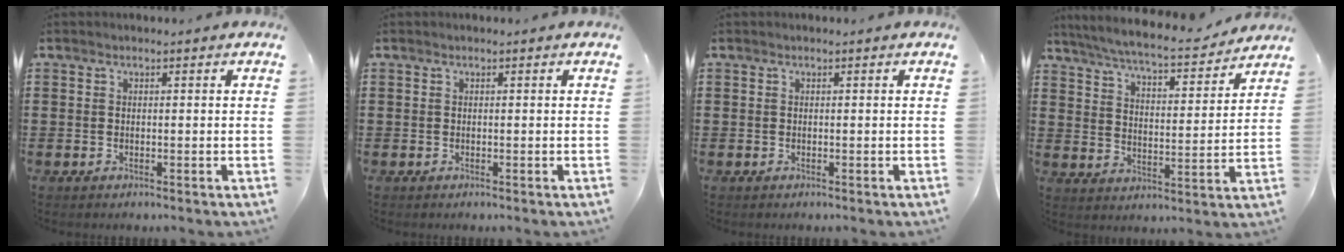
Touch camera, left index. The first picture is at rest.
{"total": 0.0}
{"total": 0.0}
{"total": 6.5, "force": [6.0, -0.1, 2.3], "torque": [-0.072, -0.040, 0.101]}